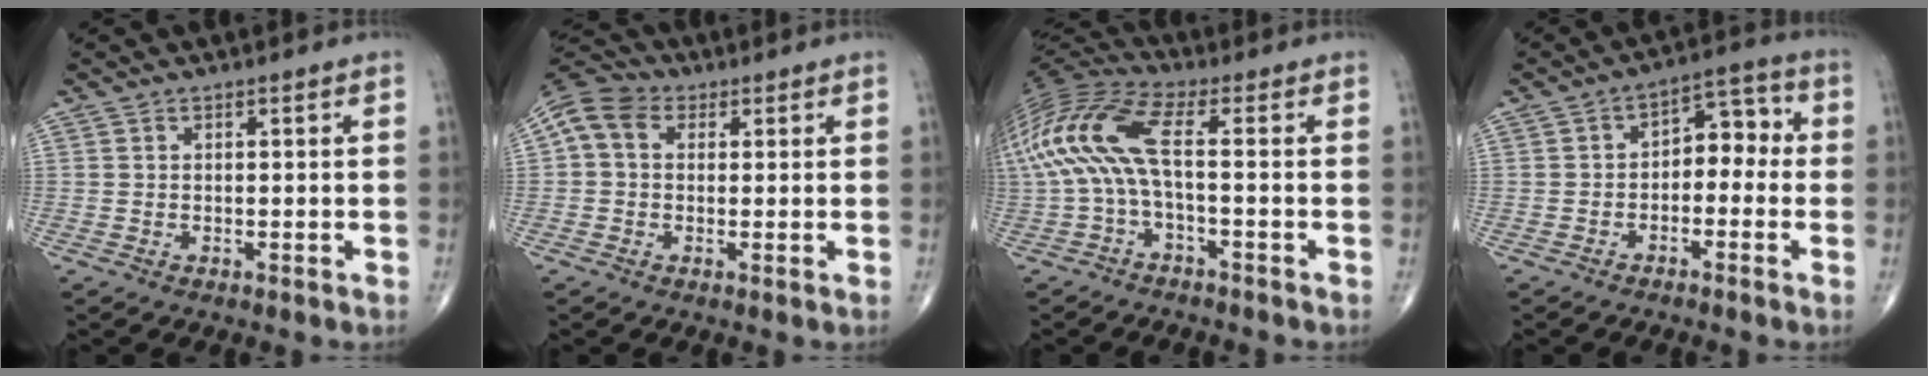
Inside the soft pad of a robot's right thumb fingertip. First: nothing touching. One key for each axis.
{"total": 7.6, "fx": 1.7, "fy": 5.8, "fz": 4.6, "tx": -0.085, "ty": 0.024, "tz": 0.018}
{"total": 14.0, "fx": -0.7, "fy": 4.3, "fz": 13.3, "tx": -0.307, "ty": 0.047, "tz": -0.021}
{"total": 7.0, "fx": -1.1, "fy": 4.6, "fz": 5.1, "tx": -0.042, "ty": 0.042, "tz": -0.031}